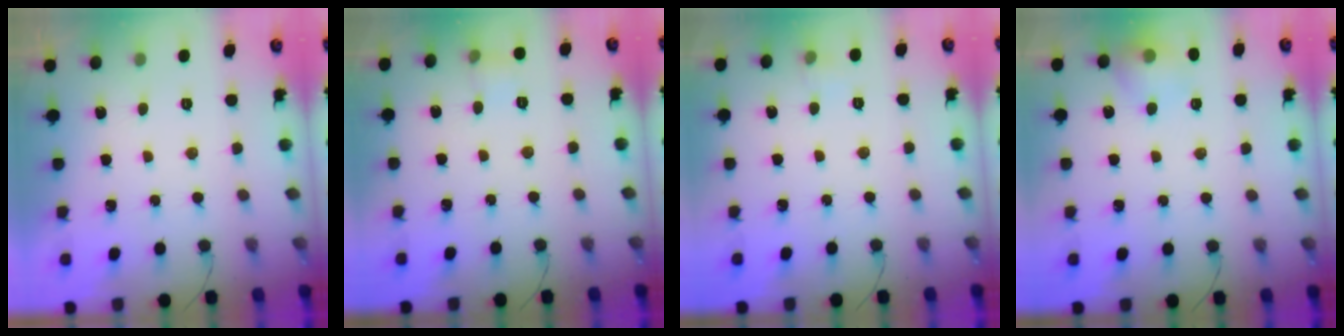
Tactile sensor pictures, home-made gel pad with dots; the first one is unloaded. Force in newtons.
{"total": 4.5, "press": 4.3, "slide": 1.4}
{"total": 3.6, "press": 3.4, "slide": 1.1}
{"total": 9.6, "press": 9.4, "slide": 1.8}